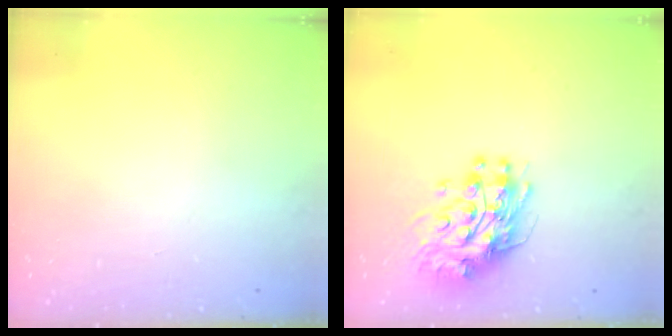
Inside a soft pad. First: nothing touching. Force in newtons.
{"total": 11.2, "press": 11.2, "slide": 0.9}